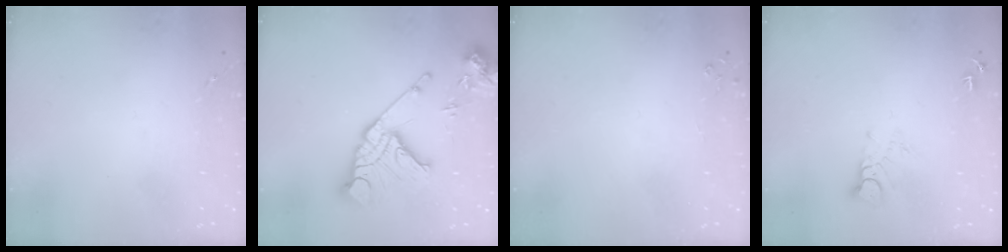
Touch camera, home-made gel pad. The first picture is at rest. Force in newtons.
{"total": 19.0, "press": 18.8, "slide": 2.3}
{"total": 2.7, "press": 2.7, "slide": 0.3}
{"total": 4.3, "press": 4.3, "slide": 0.4}